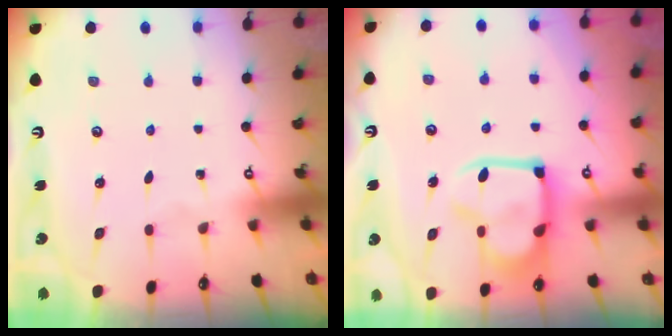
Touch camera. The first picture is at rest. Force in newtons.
{"total": 16.0, "press": 16.0, "slide": 1.2}